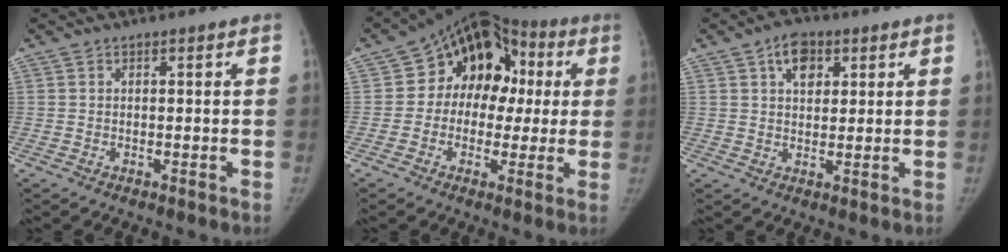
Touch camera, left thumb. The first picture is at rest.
{"total": 15.5, "force": [2.0, 11.7, 9.9], "torque": [-0.081, 0.041, 0.018]}
{"total": 6.0, "force": [2.7, 3.9, 3.7], "torque": [-0.036, -0.003, 0.039]}